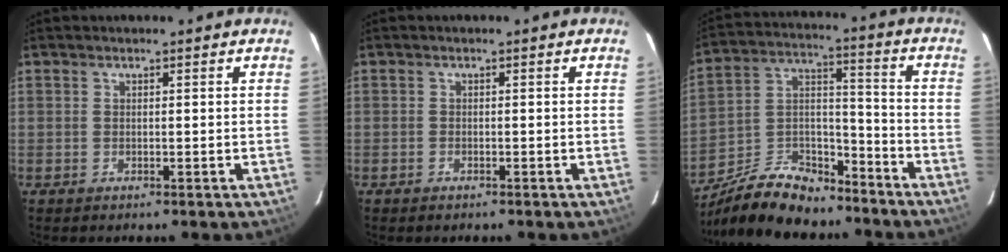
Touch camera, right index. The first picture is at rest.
{"total": 0.8, "force": [-0.6, 0.4, 0.2], "torque": [-0.005, 0.002, -0.011]}
{"total": 16.6, "force": [-12.4, 7.6, 7.9], "torque": [-0.171, 0.029, -0.207]}